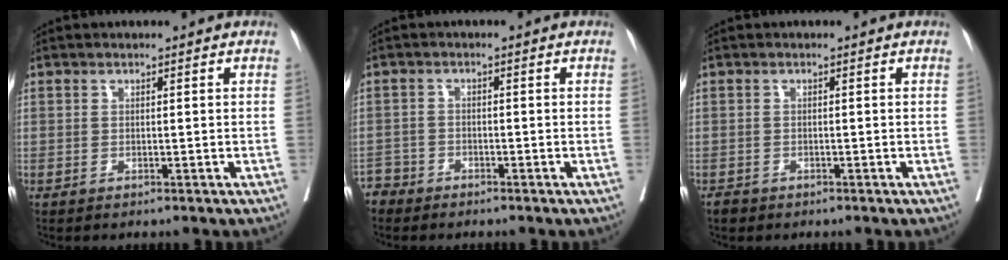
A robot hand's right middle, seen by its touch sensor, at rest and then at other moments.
{"total": 2.8, "force": [-2.5, 1.0, -0.7], "torque": [0.011, 0.001, -0.052]}
{"total": 1.0, "force": [-0.8, 0.6, 0.2], "torque": [-0.008, 0.001, -0.013]}